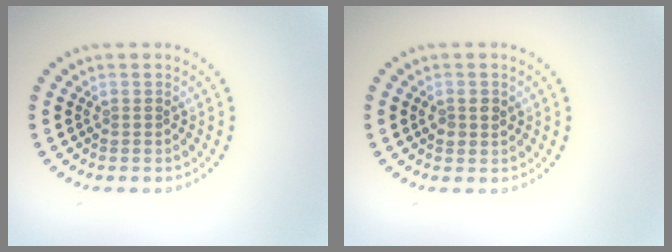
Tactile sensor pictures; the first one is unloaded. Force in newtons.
{"total": 1.4, "press": 1.4, "slide": 0.2}